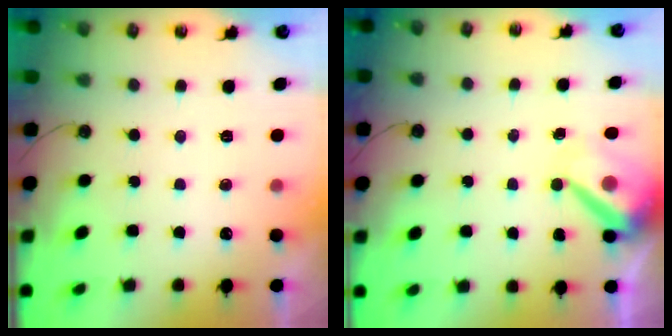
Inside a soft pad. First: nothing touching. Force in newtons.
{"total": 9.4, "press": 9.3, "slide": 1.1}